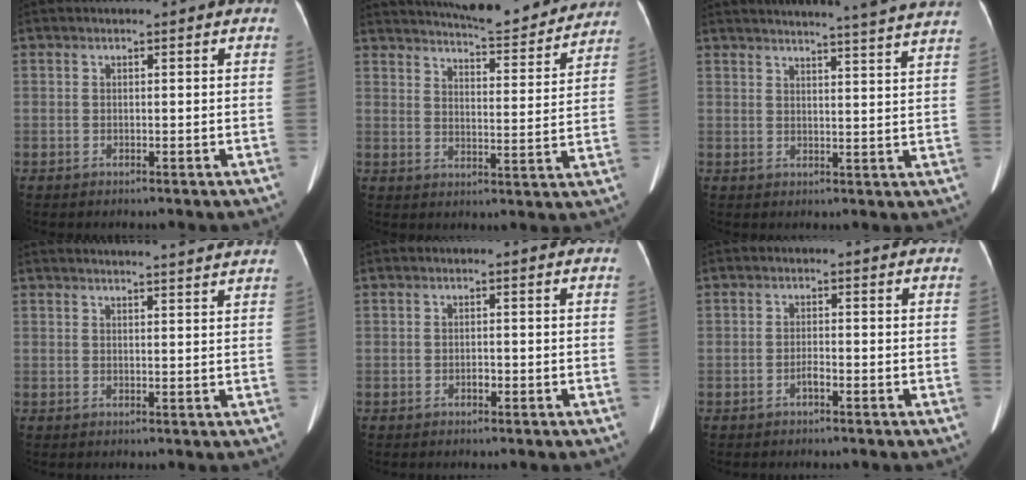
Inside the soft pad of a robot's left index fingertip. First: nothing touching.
{"total": 17.9, "force": [16.6, 2.4, 6.2], "torque": [-0.090, -0.012, 0.215]}
{"total": 21.2, "force": [19.9, -1.4, 7.3], "torque": [-0.112, -0.044, 0.236]}
{"total": 11.4, "force": [10.7, -0.5, 3.8], "torque": [-0.053, 0.003, 0.118]}
{"total": 0.7, "force": [-0.4, 0.4, 0.5], "torque": [-0.009, 0.002, -0.006]}
{"total": 1.2, "force": [-0.8, 0.1, 0.8], "torque": [-0.017, 0.001, -0.014]}